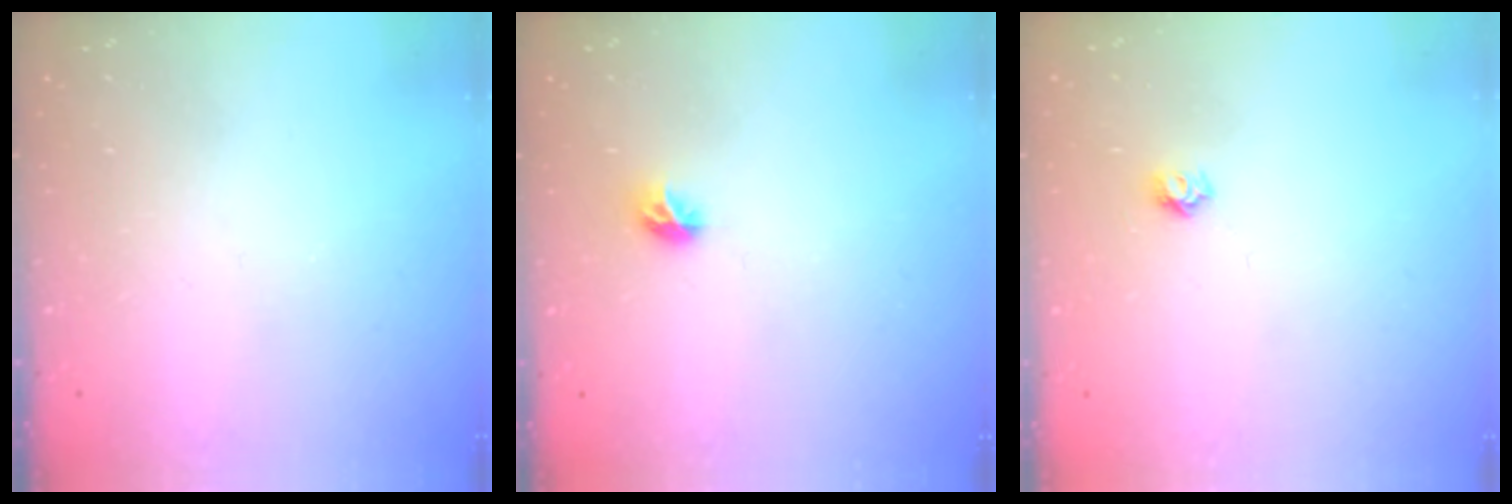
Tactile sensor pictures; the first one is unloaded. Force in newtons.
{"total": 5.4, "press": 5.4, "slide": 0.5}
{"total": 4.4, "press": 4.4, "slide": 0.4}